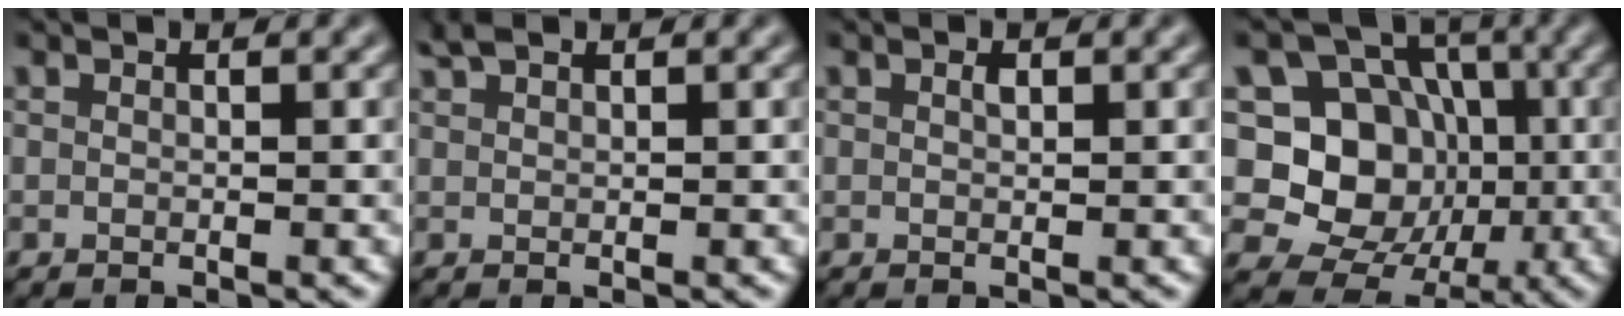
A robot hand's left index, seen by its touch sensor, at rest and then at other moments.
{"total": 1.3, "force": [1.1, 0.3, 0.5], "torque": [-0.012, 0.002, 0.023]}
{"total": 0.6, "force": [0.3, 0.3, 0.5], "torque": [-0.010, 0.003, 0.004]}
{"total": 11.7, "force": [-0.6, 10.2, 5.6], "torque": [-0.094, 0.003, -0.040]}